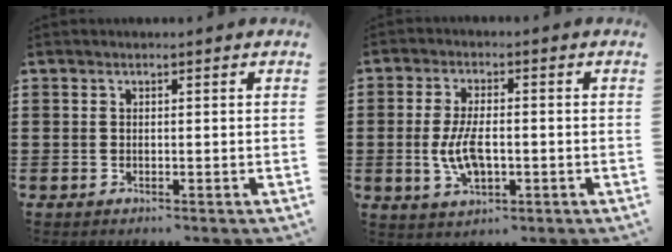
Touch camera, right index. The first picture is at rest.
{"total": 6.4, "force": [-1.1, 3.0, 5.5], "torque": [-0.124, -0.003, -0.024]}